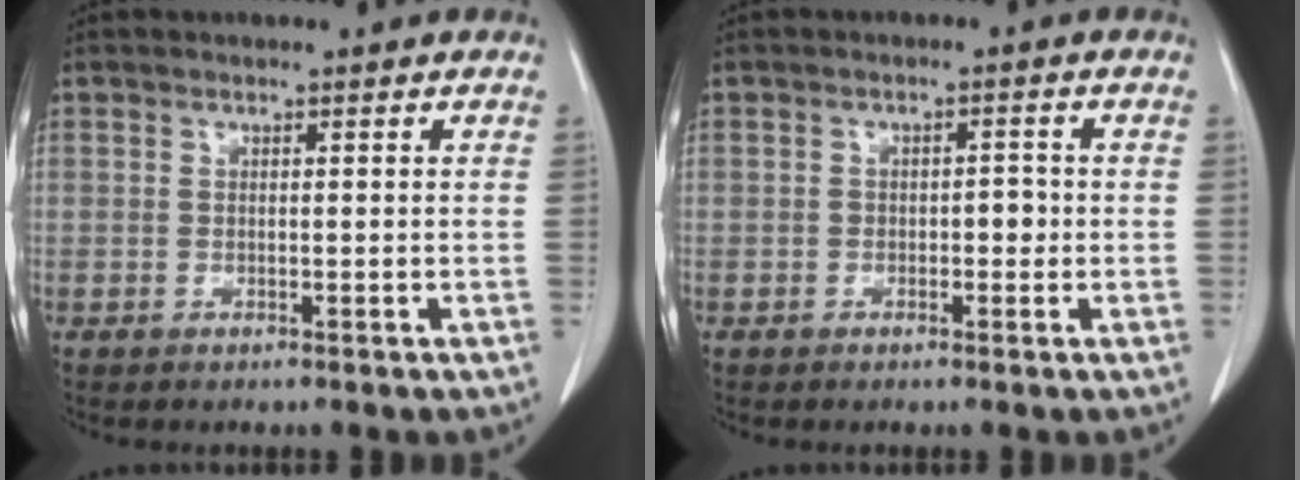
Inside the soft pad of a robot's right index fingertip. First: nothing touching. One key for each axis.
{"total": 2.0, "fx": -0.4, "fy": 1.1, "fz": 1.6, "tx": -0.015, "ty": 0.008, "tz": -0.004}